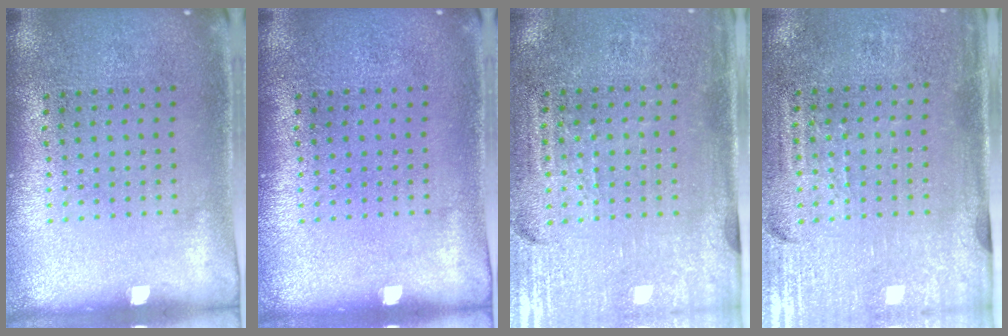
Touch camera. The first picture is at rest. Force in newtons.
{"total": 0.0}
{"total": 3.4, "press": 3.1, "slide": 1.4}
{"total": 3.4, "press": 3.1, "slide": 1.4}